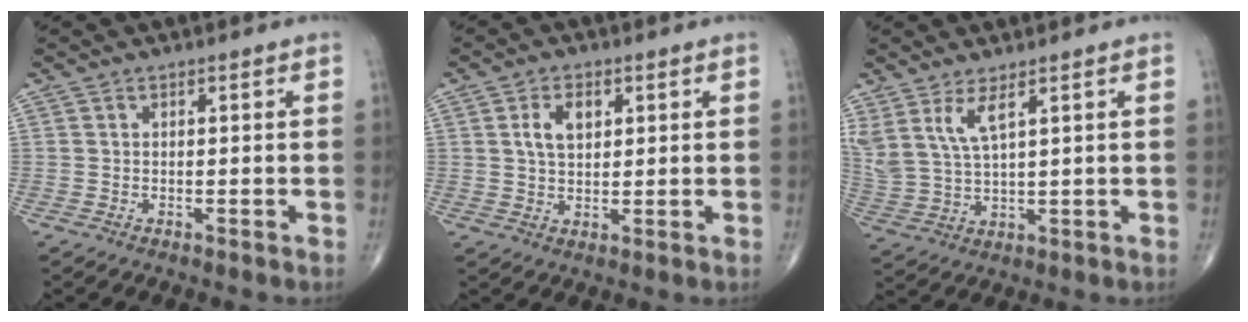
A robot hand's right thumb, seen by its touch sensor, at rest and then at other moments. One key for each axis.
{"total": 5.4, "fx": 1.7, "fy": 3.2, "fz": 4.0, "tx": -0.064, "ty": -0.003, "tz": 0.030}
{"total": 7.4, "fx": 4.2, "fy": 2.2, "fz": 5.7, "tx": -0.135, "ty": -0.021, "tz": 0.096}